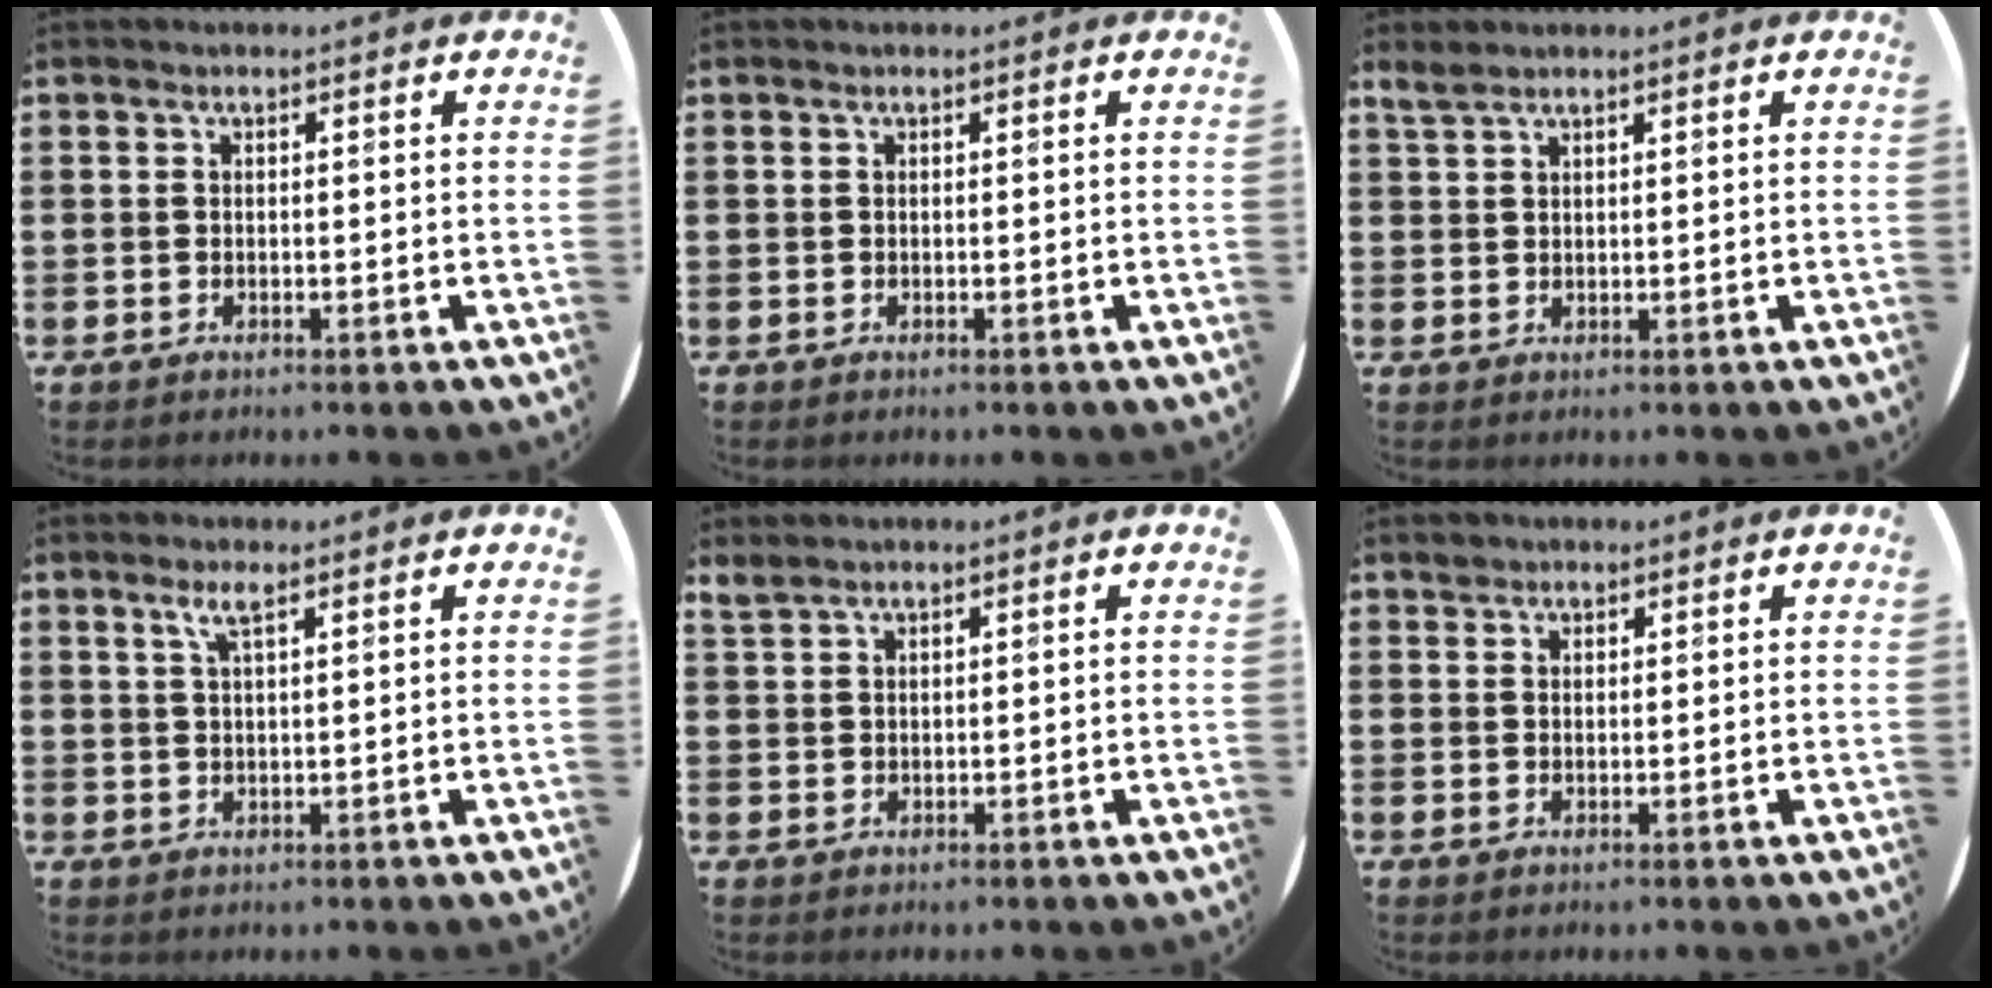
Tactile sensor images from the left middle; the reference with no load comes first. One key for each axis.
{"total": 0.0}
{"total": 1.7, "fx": 1.6, "fy": 0.4, "fz": 0.5, "tx": -0.013, "ty": 0.002, "tz": 0.030}
{"total": 2.4, "fx": 1.5, "fy": 0.3, "fz": 1.8, "tx": -0.037, "ty": 0.004, "tz": 0.026}
{"total": 1.4, "fx": 1.4, "fy": 0.1, "fz": 0.2, "tx": -0.005, "ty": 0.001, "tz": 0.026}
{"total": 1.1, "fx": 1.0, "fy": 0.4, "fz": -0.1, "tx": 0.008, "ty": 0.000, "tz": 0.018}